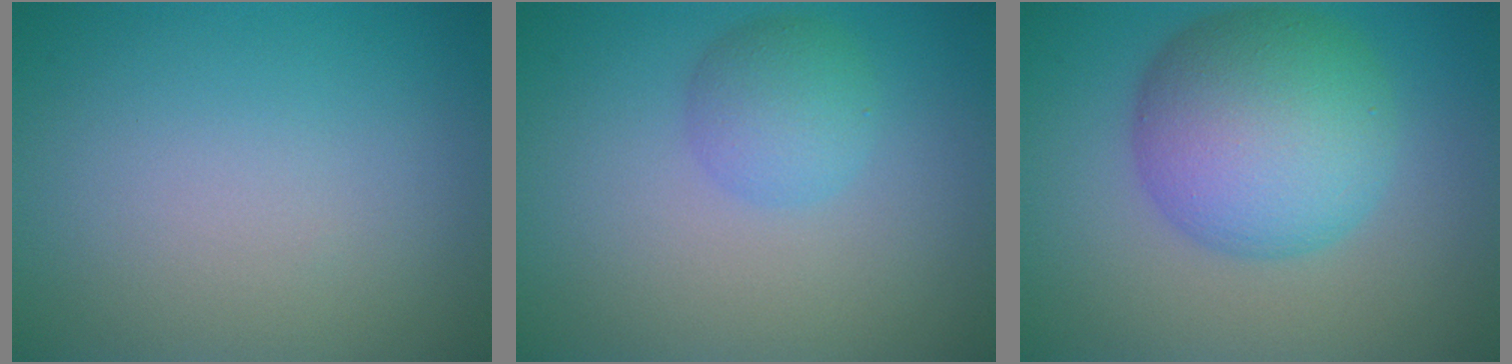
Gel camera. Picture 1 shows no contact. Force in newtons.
{"total": 2.8, "press": 2.8, "slide": 0.1}
{"total": 9.2, "press": 9.2, "slide": 0.1}